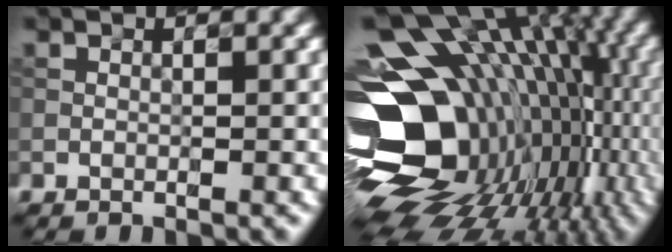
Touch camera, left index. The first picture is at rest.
{"total": 18.2, "force": [-1.4, 13.1, 12.6], "torque": [-0.206, -0.012, 0.005]}